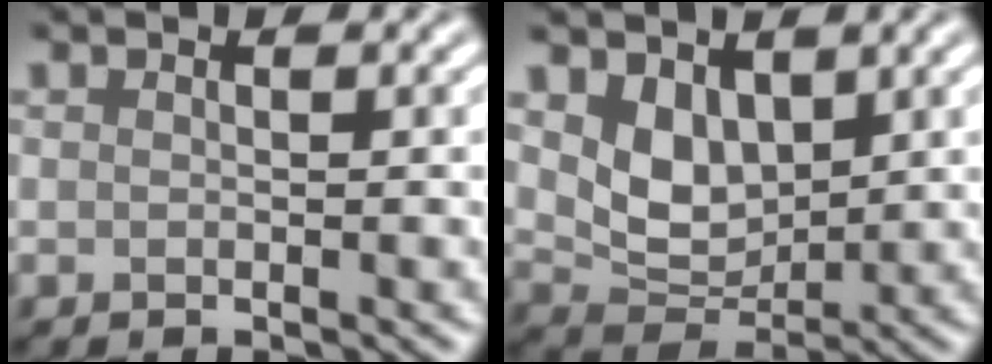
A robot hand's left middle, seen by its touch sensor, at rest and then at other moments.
{"total": 4.0, "force": [1.8, 2.7, 2.3], "torque": [-0.052, -0.013, 0.036]}